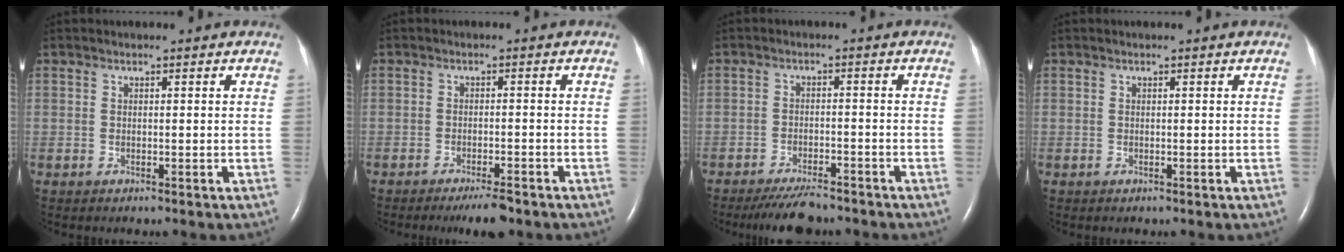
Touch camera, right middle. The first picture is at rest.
{"total": 4.0, "force": [-3.1, 0.6, 2.4], "torque": [-0.039, -0.005, -0.048]}
{"total": 6.2, "force": [-5.5, 1.3, 2.6], "torque": [-0.046, -0.015, -0.091]}
{"total": 0.0}